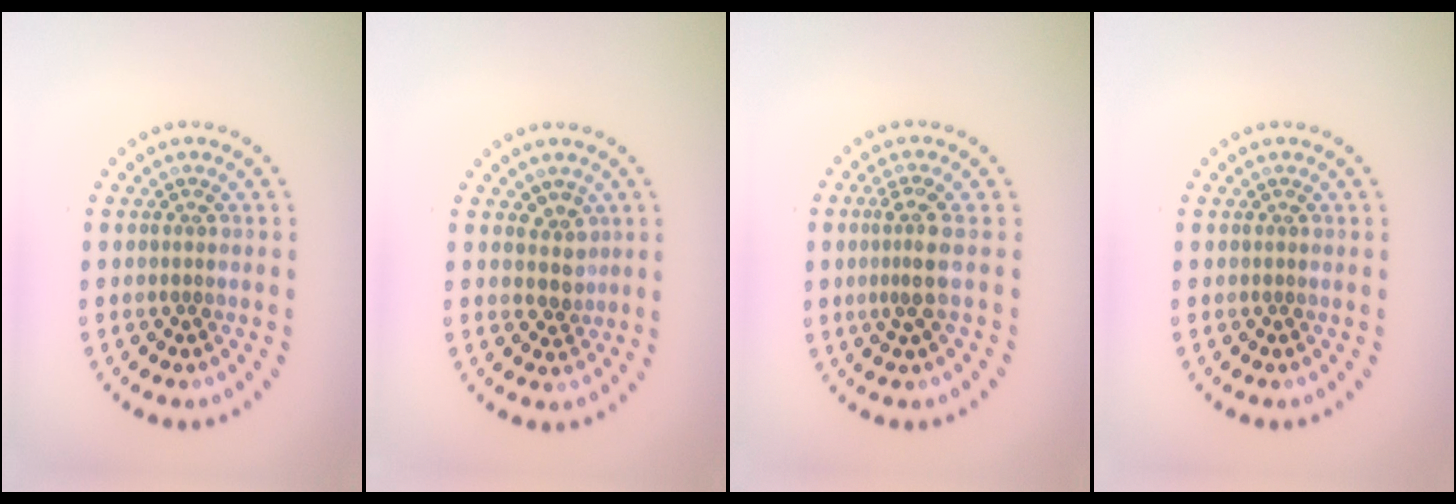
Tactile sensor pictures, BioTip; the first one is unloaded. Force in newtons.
{"total": 1.9, "press": 1.5, "slide": 1.2}
{"total": 2.5, "press": 1.9, "slide": 1.6}
{"total": 0.0}